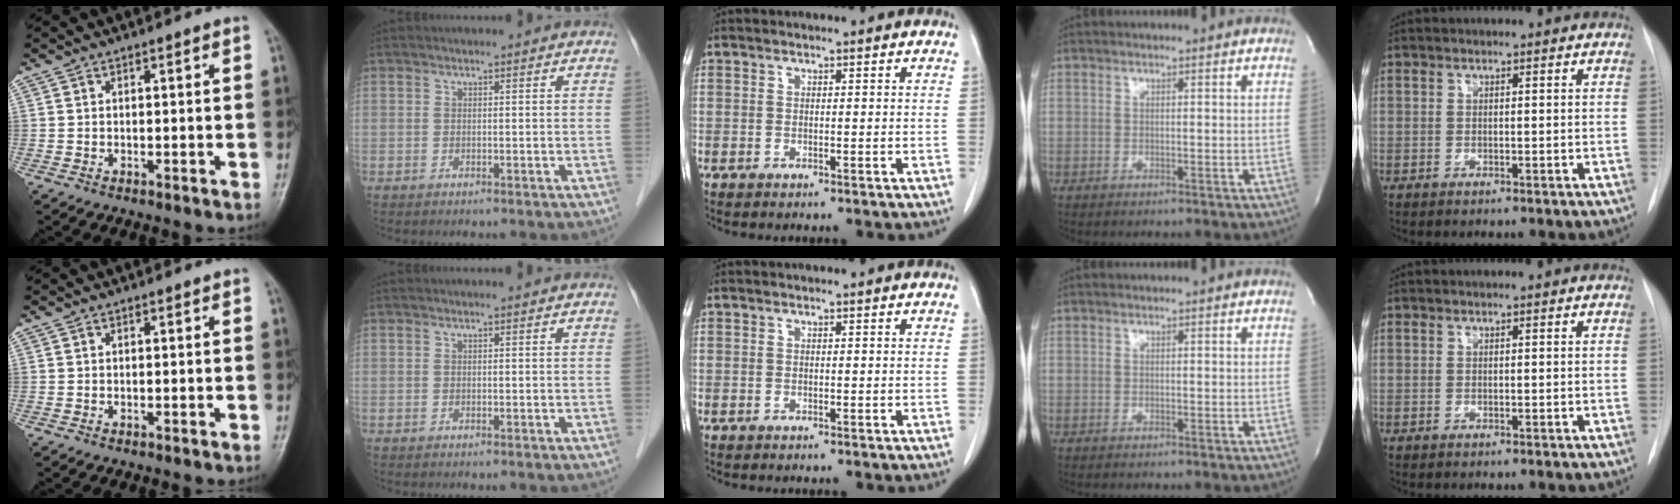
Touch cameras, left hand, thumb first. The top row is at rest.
{}